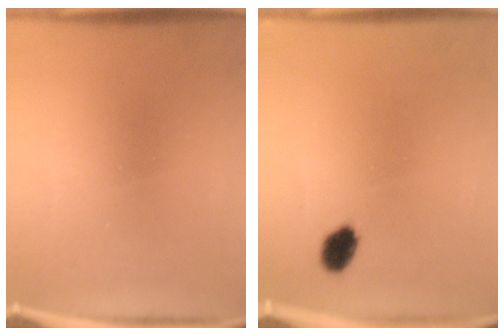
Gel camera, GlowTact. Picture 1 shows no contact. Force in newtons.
{"total": 3.8}